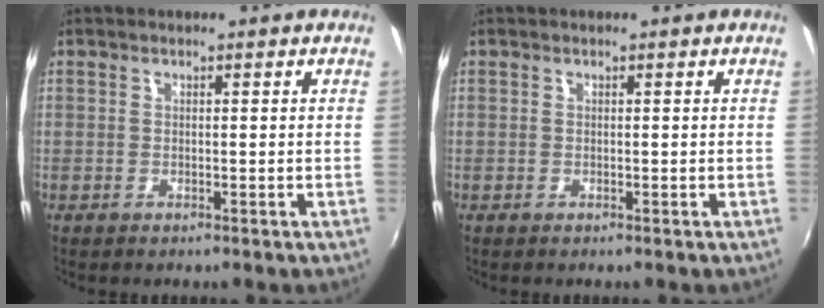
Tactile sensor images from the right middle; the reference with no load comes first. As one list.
[{"total": 0.0}]